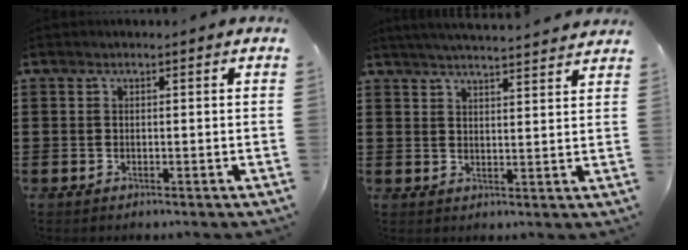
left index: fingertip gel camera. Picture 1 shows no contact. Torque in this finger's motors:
{"motor_torque": [0.84, -1.30, 0.06, 0.00]}